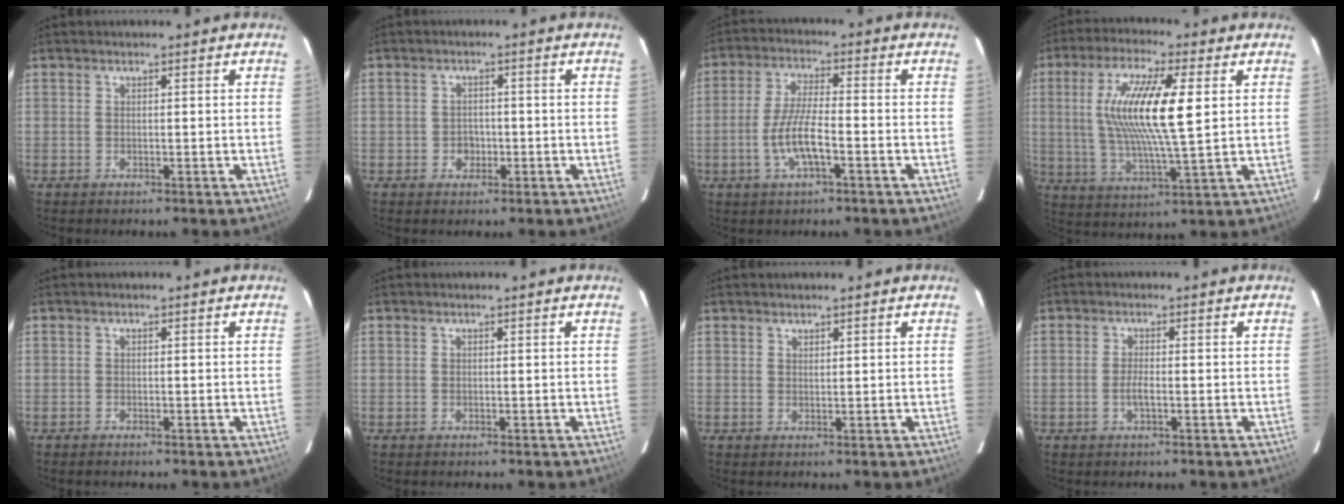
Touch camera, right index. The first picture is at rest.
{"total": 2.5, "force": [-0.8, 2.3, 0.8], "torque": [-0.014, 0.007, -0.007]}
{"total": 7.7, "force": [-2.9, 1.5, 7.0], "torque": [-0.144, 0.000, -0.056]}
{"total": 15.2, "force": [2.9, 2.6, 14.7], "torque": [-0.278, 0.000, 0.054]}
{"total": 0.6, "force": [-0.6, 0.2, 0.2], "torque": [-0.006, -0.001, -0.011]}
{"total": 0.0}
{"total": 0.8, "force": [0.8, 0.3, 0.1], "torque": [-0.003, 0.001, 0.015]}
{"total": 2.0, "force": [-0.7, 0.3, 1.9], "torque": [-0.039, 0.000, -0.013]}